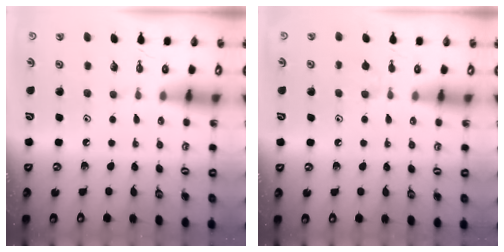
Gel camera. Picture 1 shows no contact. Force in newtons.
{"total": 3.5, "press": 3.5, "slide": 0.6}